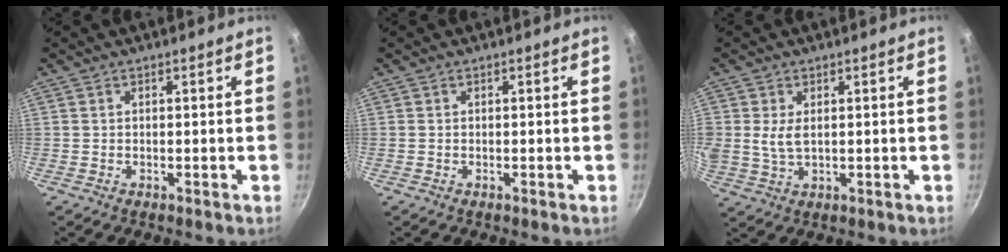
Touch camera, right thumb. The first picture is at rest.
{"total": 0.0}
{"total": 4.2, "force": [0.9, 2.4, 3.4], "torque": [-0.066, -0.006, 0.021]}